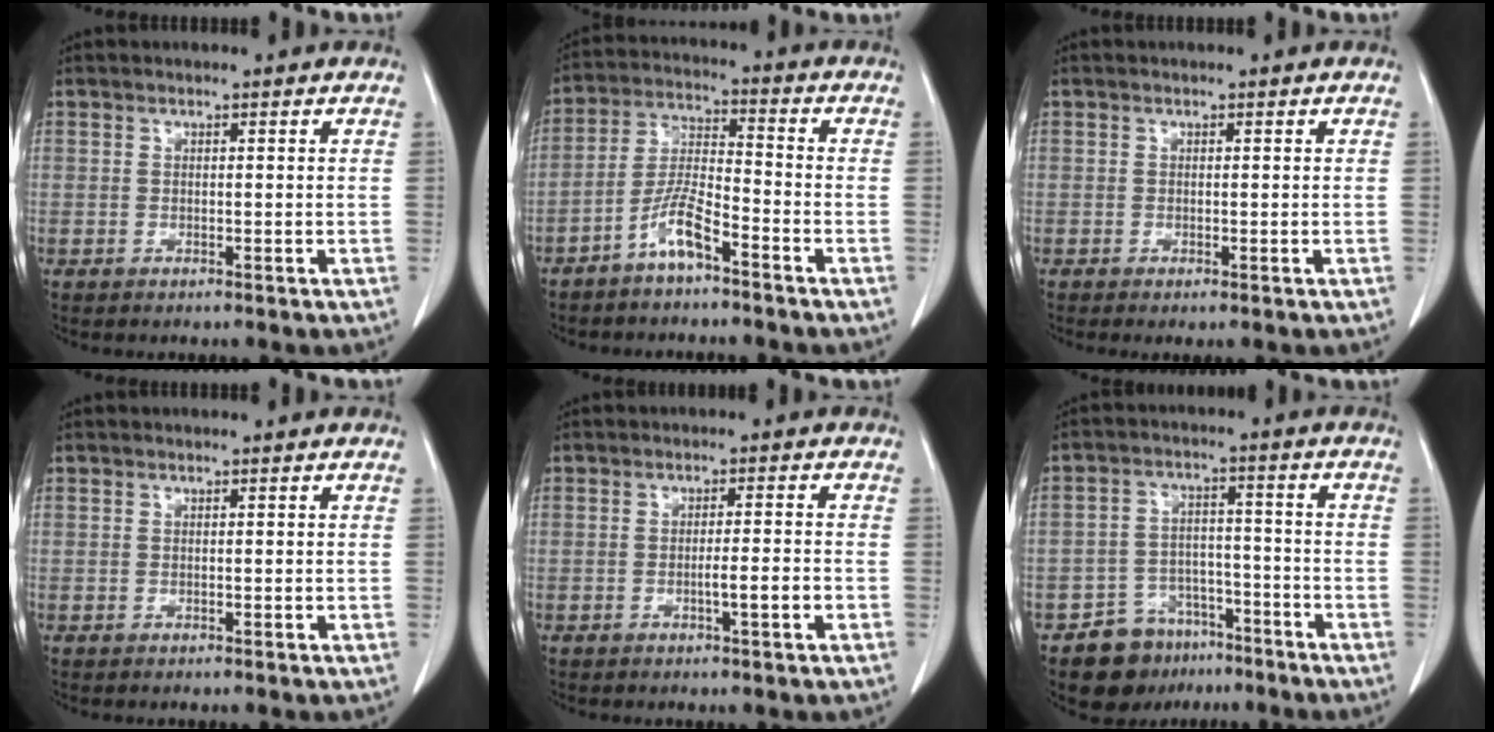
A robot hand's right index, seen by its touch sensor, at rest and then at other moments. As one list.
[{"total": 6.7, "force": [-4.4, 1.1, 4.9], "torque": [-0.110, 0.005, -0.087]}, {"total": 0.6, "force": [-0.3, 0.1, 0.6], "torque": [-0.011, -0.003, -0.004]}, {"total": 0.0}, {"total": 3.2, "force": [-1.2, -0.1, 3.0], "torque": [-0.046, -0.001, -0.020]}, {"total": 8.2, "force": [-5.7, 5.7, 1.5], "torque": [-0.020, 0.022, -0.084]}]